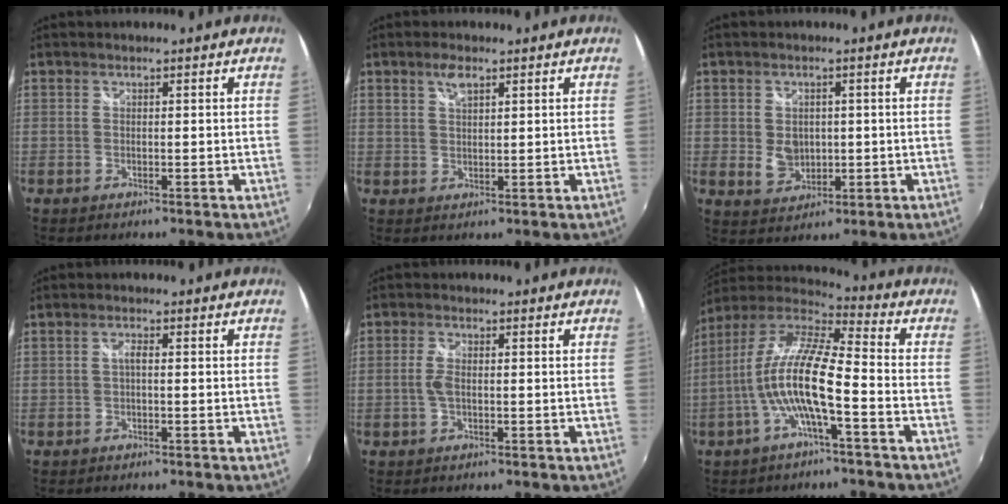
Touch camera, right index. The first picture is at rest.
{"total": 3.0, "force": [1.8, 1.3, 2.1], "torque": [-0.036, 0.004, 0.032]}
{"total": 5.2, "force": [-0.1, 4.1, 3.1], "torque": [-0.057, -0.002, 0.004]}
{"total": 1.2, "force": [-0.2, 0.4, 1.2], "torque": [-0.022, 0.005, -0.006]}
{"total": 2.8, "force": [-0.3, 1.1, 2.5], "torque": [-0.054, 0.000, -0.006]}
{"total": 13.5, "force": [-3.8, 2.1, 12.8], "torque": [-0.238, 0.002, -0.074]}